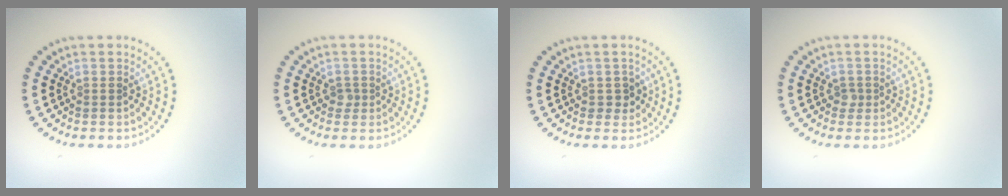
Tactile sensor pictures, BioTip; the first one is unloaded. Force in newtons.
{"total": 0.8, "press": 0.6, "slide": 0.5}
{"total": 1.2, "press": 1.0, "slide": 0.6}
{"total": 0.7, "press": 0.6, "slide": 0.5}